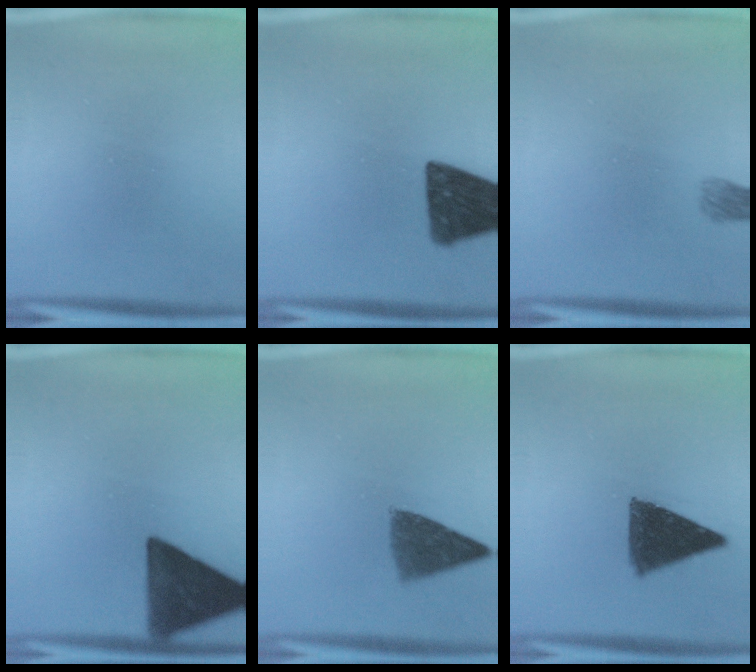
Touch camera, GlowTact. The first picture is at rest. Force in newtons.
{"total": 16.6}
{"total": 2.3}
{"total": 15.1}
{"total": 7.2}
{"total": 9.1}